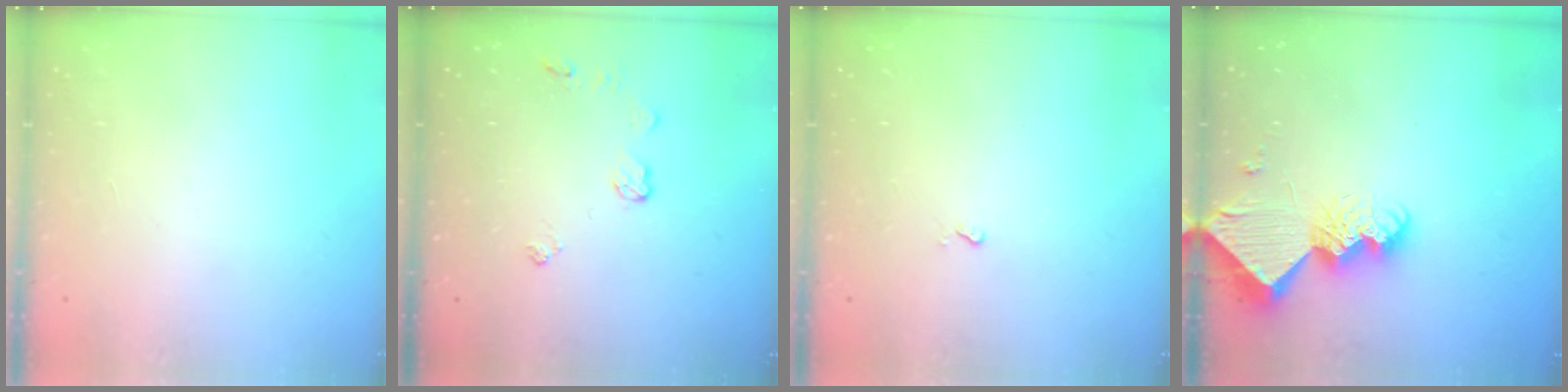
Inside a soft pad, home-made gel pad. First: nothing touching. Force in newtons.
{"total": 3.6, "press": 3.6, "slide": 0.4}
{"total": 2.4, "press": 2.4, "slide": 0.4}
{"total": 11.2, "press": 11.1, "slide": 1.3}